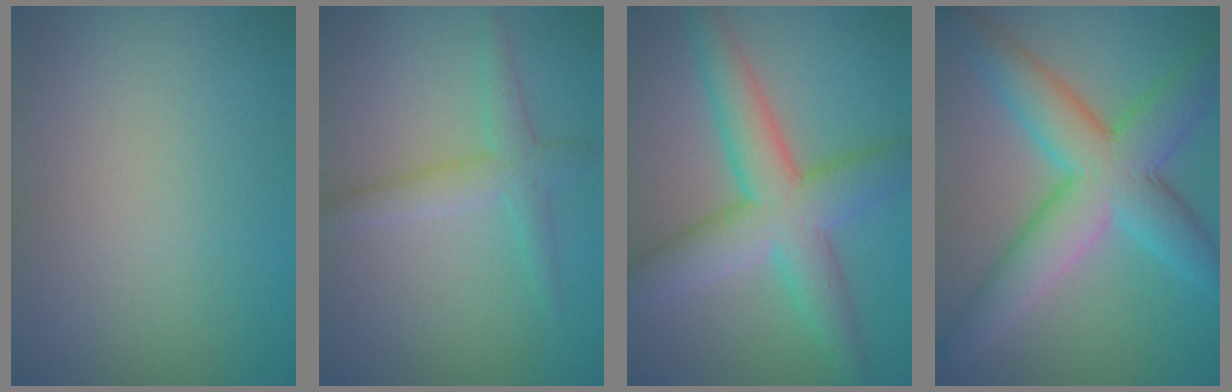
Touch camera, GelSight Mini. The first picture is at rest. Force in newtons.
{"total": 2.7, "press": 2.7, "slide": 0.2}
{"total": 7.7, "press": 7.7, "slide": 0.1}
{"total": 8.8, "press": 8.8, "slide": 0.1}